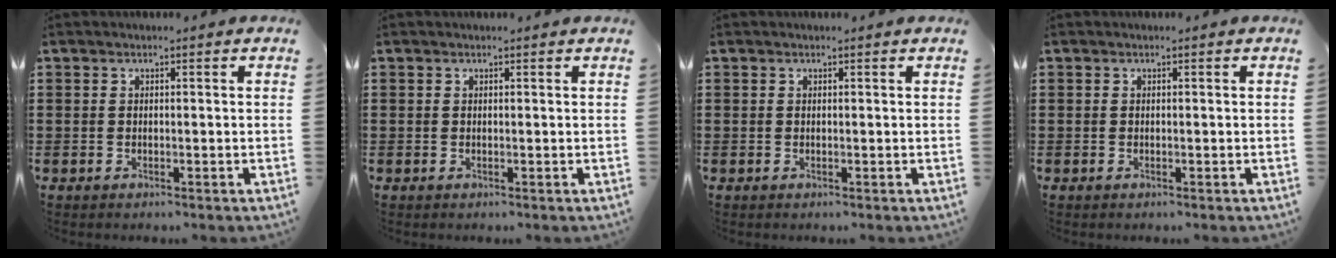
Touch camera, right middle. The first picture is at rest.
{"total": 0.0}
{"total": 0.0}
{"total": 0.0}